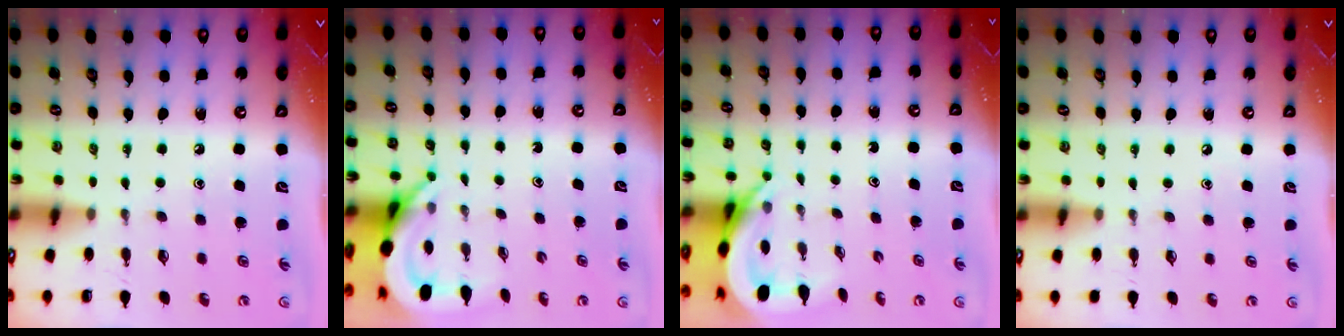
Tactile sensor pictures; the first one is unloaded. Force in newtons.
{"total": 5.7, "press": 5.7, "slide": 0.4}
{"total": 6.4, "press": 6.4, "slide": 0.7}
{"total": 0.0}